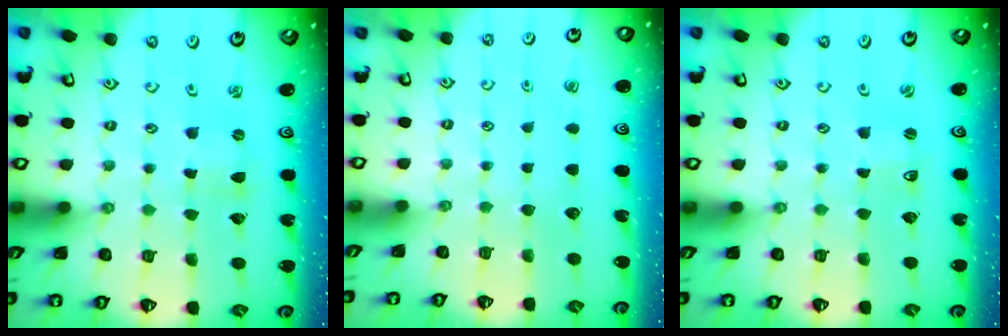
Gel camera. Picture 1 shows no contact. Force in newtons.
{"total": 0.0}
{"total": 0.8, "press": 0.7, "slide": 0.2}